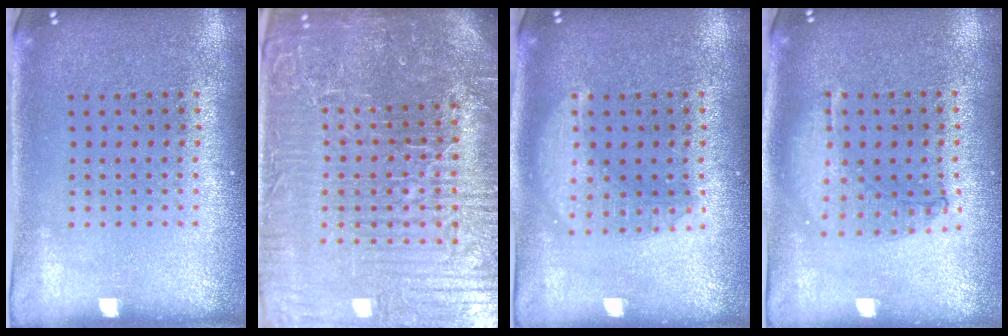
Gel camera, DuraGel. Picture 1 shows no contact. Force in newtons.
{"total": 7.1, "press": 6.4, "slide": 3.2}
{"total": 2.8, "press": 2.8, "slide": 0.3}
{"total": 1.0, "press": 0.9, "slide": 0.3}